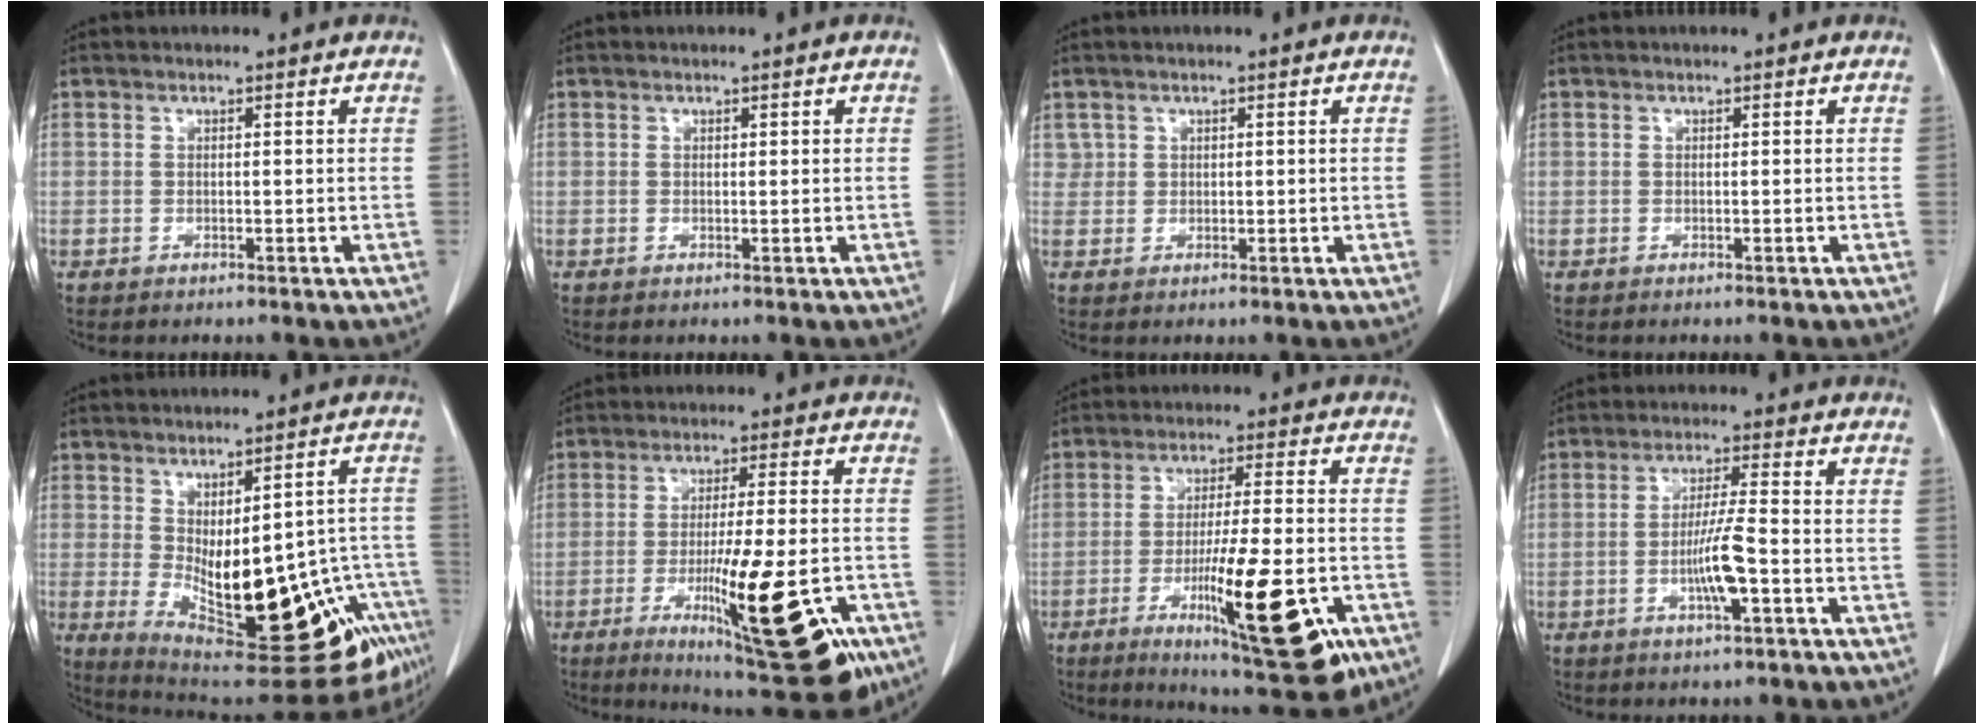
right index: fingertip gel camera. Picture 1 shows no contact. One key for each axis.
{"total": 0.6, "fx": 0.2, "fy": 0.1, "fz": 0.5, "tx": -0.009, "ty": -0.002, "tz": 0.005}
{"total": 1.5, "fx": 0.8, "fy": 1.3, "fz": 0.1, "tx": 0.011, "ty": 0.001, "tz": 0.010}
{"total": 0.0}
{"total": 24.2, "fx": -9.0, "fy": 7.6, "fz": 21.1, "tx": -0.225, "ty": -0.002, "tz": -0.102}
{"total": 19.4, "fx": -8.2, "fy": 2.7, "fz": 17.3, "tx": -0.221, "ty": -0.023, "tz": -0.112}
{"total": 17.7, "fx": -7.1, "fy": 2.5, "fz": 16.0, "tx": -0.228, "ty": -0.020, "tz": -0.098}
{"total": 6.3, "fx": -1.9, "fy": 0.1, "fz": 6.1, "tx": -0.118, "ty": -0.004, "tz": -0.035}